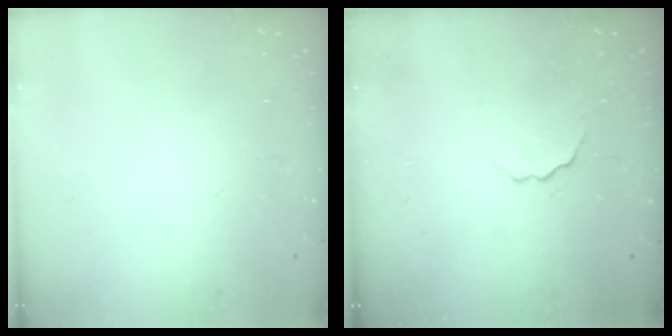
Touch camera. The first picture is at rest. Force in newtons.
{"total": 3.0, "press": 2.9, "slide": 0.7}